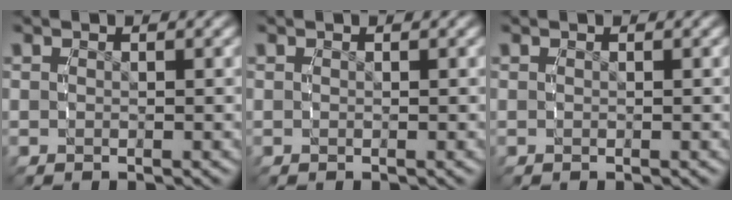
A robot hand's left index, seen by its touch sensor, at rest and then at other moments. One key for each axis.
{"total": 0.0}
{"total": 0.0}